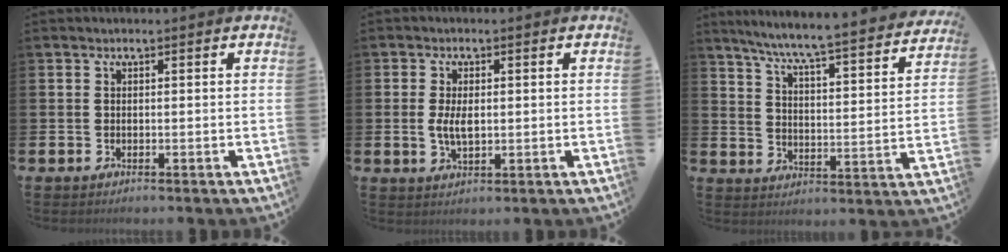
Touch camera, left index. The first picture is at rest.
{"total": 3.4, "force": [0.1, 1.8, 3.0], "torque": [-0.044, 0.000, -0.002]}
{"total": 7.0, "force": [6.4, -0.2, 2.7], "torque": [-0.082, -0.056, 0.105]}